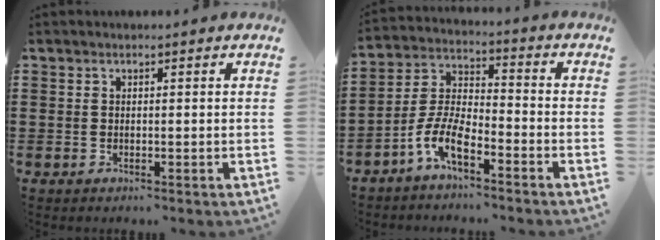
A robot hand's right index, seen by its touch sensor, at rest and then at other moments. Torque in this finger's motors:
{"motor_torque": [0.54, 0.09, 0.45, 0.16]}